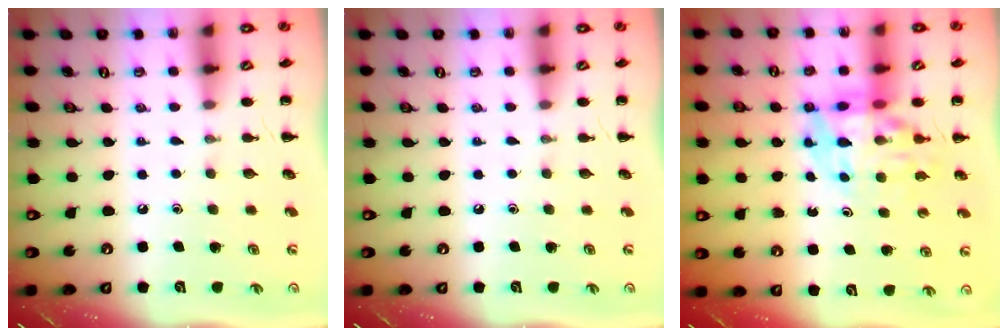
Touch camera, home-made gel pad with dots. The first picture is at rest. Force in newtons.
{"total": 0.0}
{"total": 11.2, "press": 10.8, "slide": 3.1}